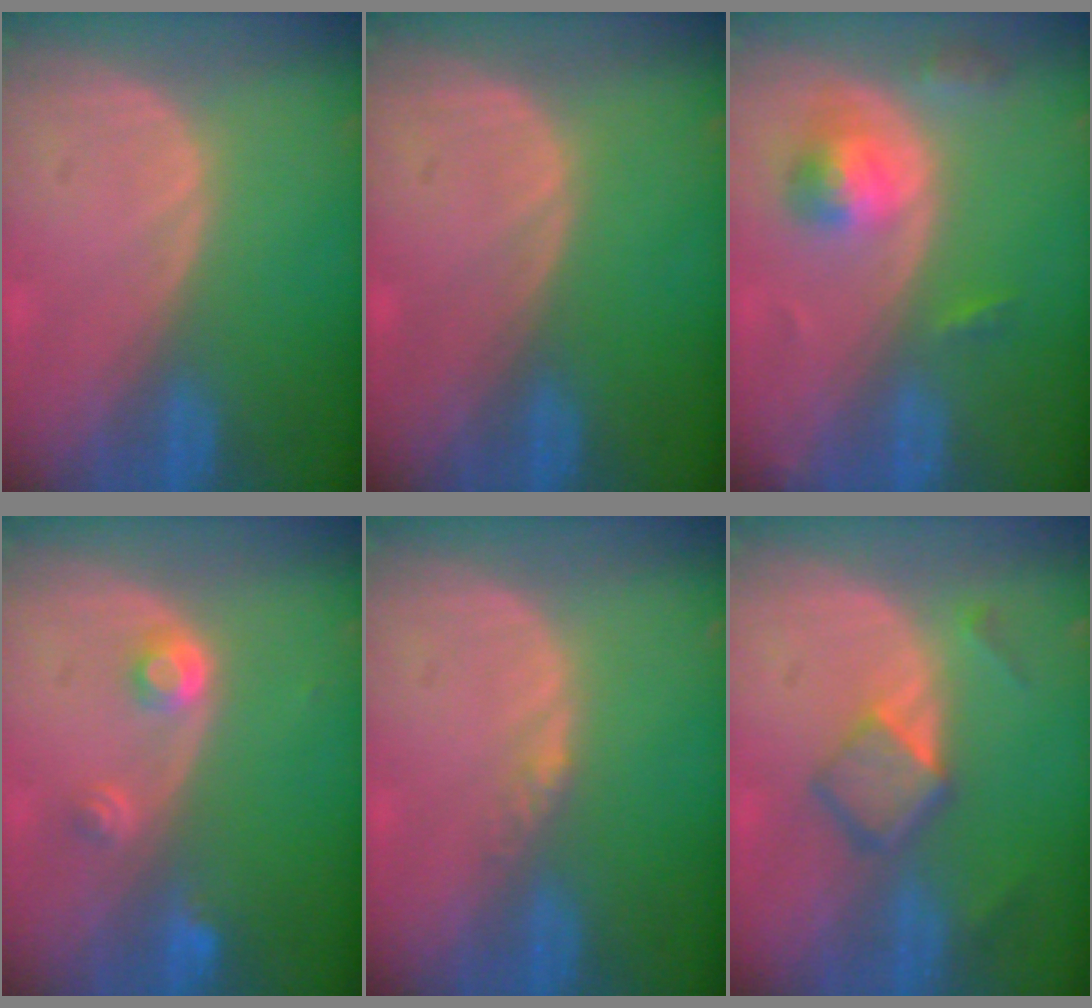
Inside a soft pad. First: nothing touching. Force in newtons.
{"total": 0.0}
{"total": 5.3, "press": 4.9, "slide": 2.2}
{"total": 2.9, "press": 2.7, "slide": 1.0}
{"total": 1.4, "press": 1.1, "slide": 0.8}
{"total": 5.0, "press": 4.6, "slide": 1.9}